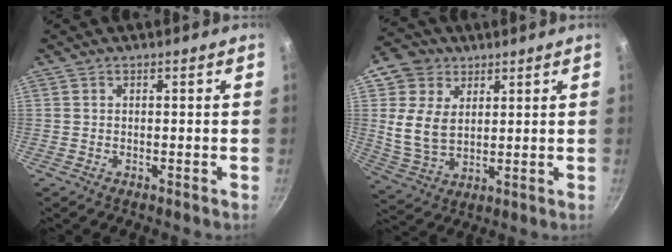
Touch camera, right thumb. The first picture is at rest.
{"total": 11.3, "force": [3.6, 8.6, 6.3], "torque": [-0.095, -0.016, 0.069]}